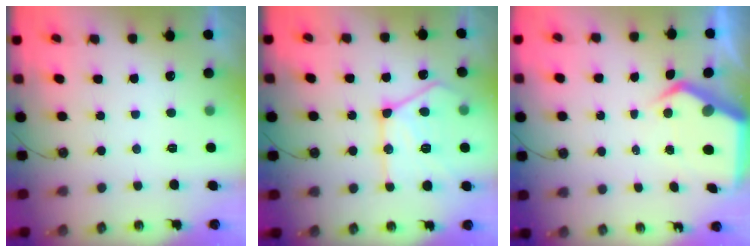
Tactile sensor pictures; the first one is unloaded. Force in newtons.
{"total": 18.2, "press": 18.1, "slide": 1.9}
{"total": 7.4, "press": 7.3, "slide": 0.8}